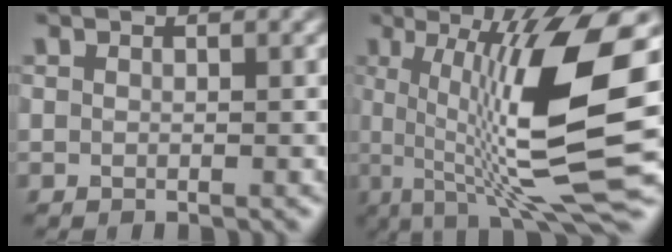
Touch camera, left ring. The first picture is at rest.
{"total": 13.5, "force": [0.5, 3.0, 13.2], "torque": [-0.199, 0.000, 0.009]}